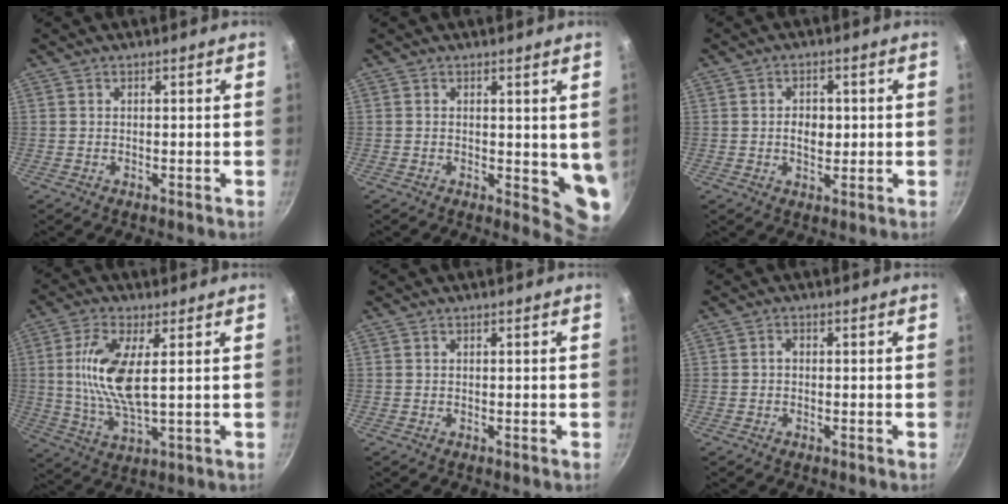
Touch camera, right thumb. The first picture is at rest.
{"total": 5.7, "force": [0.8, 2.8, 4.9], "torque": [-0.055, -0.023, 0.008]}
{"total": 4.5, "force": [0.2, 2.9, 3.4], "torque": [-0.039, -0.002, 0.000]}
{"total": 11.8, "force": [2.2, 4.3, 10.8], "torque": [-0.224, -0.008, 0.045]}
{"total": 0.0}
{"total": 1.1, "force": [-0.1, 0.9, 0.7], "torque": [-0.010, 0.007, -0.003]}